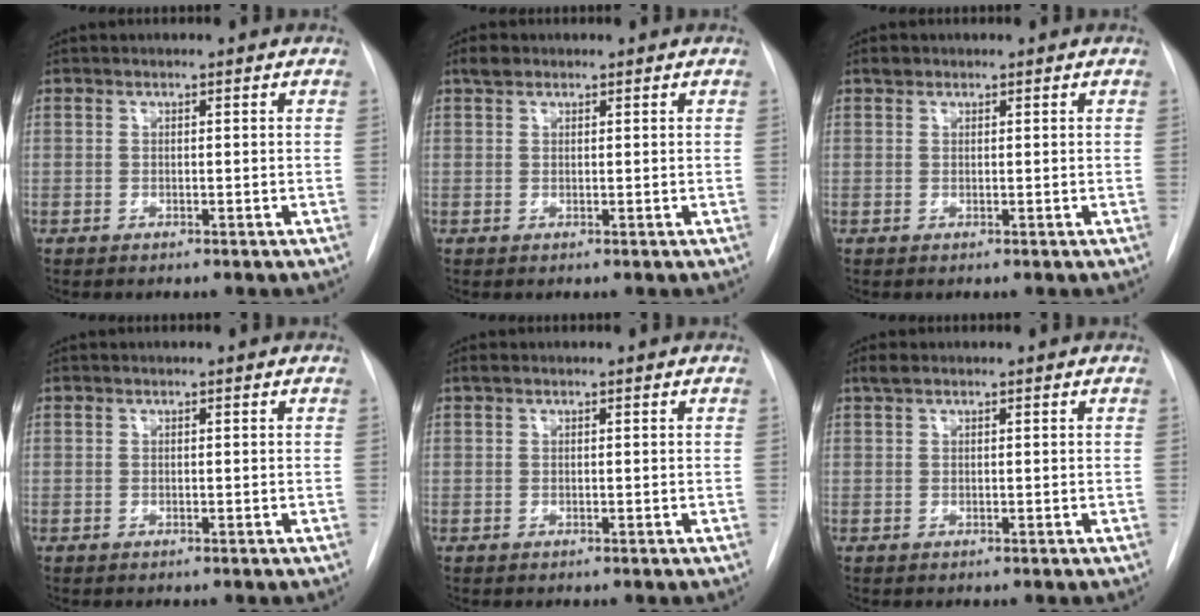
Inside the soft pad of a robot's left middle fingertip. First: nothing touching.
{"total": 1.7, "force": [1.2, 1.0, 0.7], "torque": [-0.014, 0.011, 0.020]}
{"total": 1.0, "force": [0.7, 0.6, 0.2], "torque": [-0.004, 0.009, 0.010]}
{"total": 0.0}
{"total": 0.6, "force": [0.4, 0.2, 0.4], "torque": [-0.011, 0.012, 0.006]}
{"total": 1.3, "force": [1.0, 0.5, 0.8], "torque": [-0.017, 0.015, 0.018]}